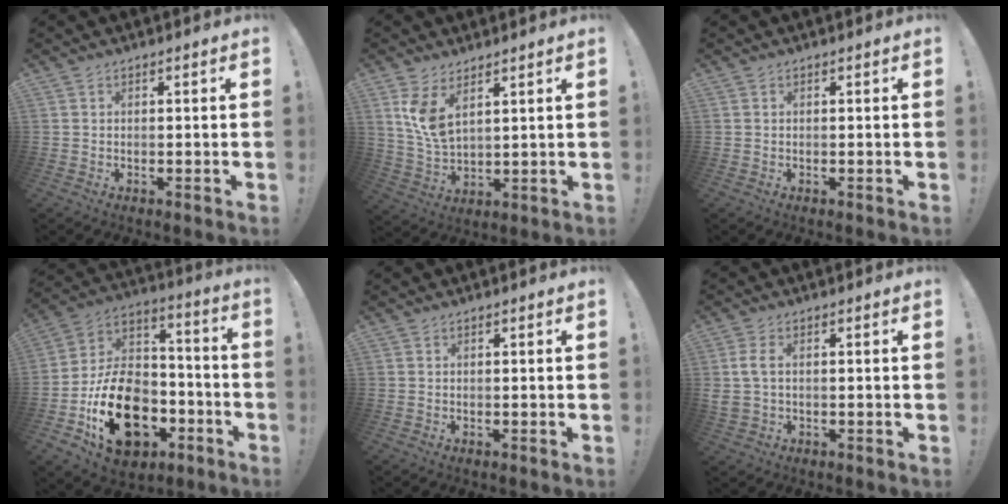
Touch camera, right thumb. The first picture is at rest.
{"total": 8.0, "force": [5.1, 3.2, 5.3], "torque": [-0.103, -0.039, 0.090]}
{"total": 0.0}
{"total": 23.3, "force": [-9.6, 15.7, 14.2], "torque": [-0.231, 0.062, -0.146]}
{"total": 0.0}
{"total": 4.6, "force": [0.6, 2.7, 3.6], "torque": [-0.065, 0.002, 0.012]}